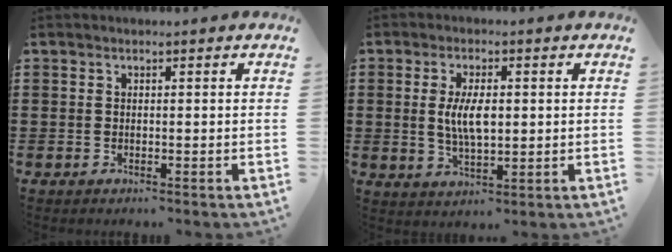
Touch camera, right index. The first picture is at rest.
{"total": 6.1, "force": [0.4, 2.4, 5.6], "torque": [-0.108, 0.000, 0.002]}